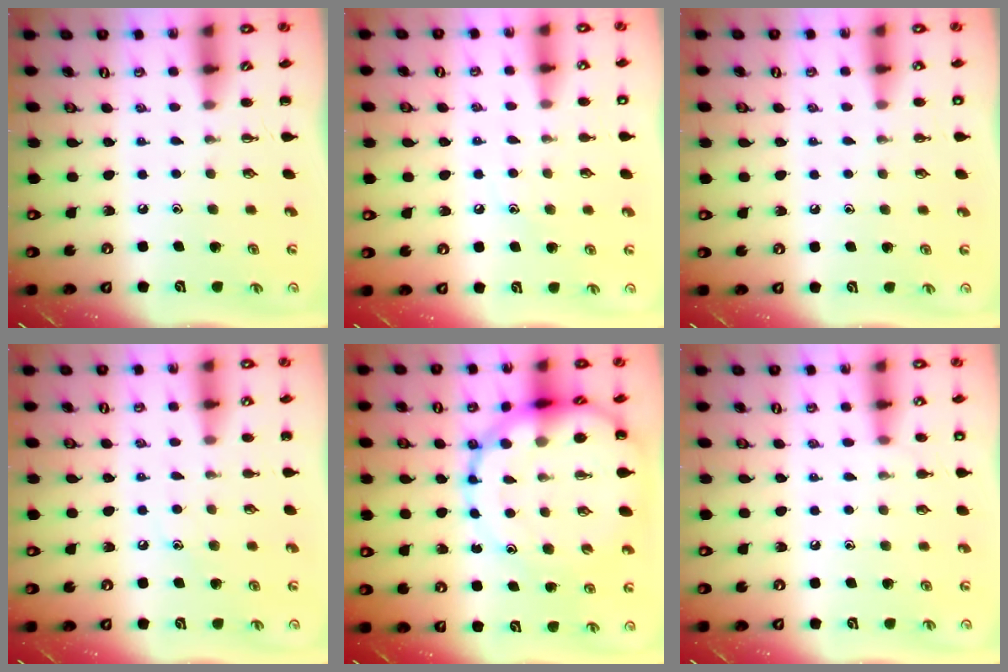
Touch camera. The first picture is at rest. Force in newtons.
{"total": 7.8, "press": 7.5, "slide": 2.0}
{"total": 2.6, "press": 2.1, "slide": 1.6}
{"total": 8.1, "press": 7.9, "slide": 1.8}
{"total": 19.0, "press": 18.6, "slide": 3.5}
{"total": 6.1, "press": 5.8, "slide": 1.9}